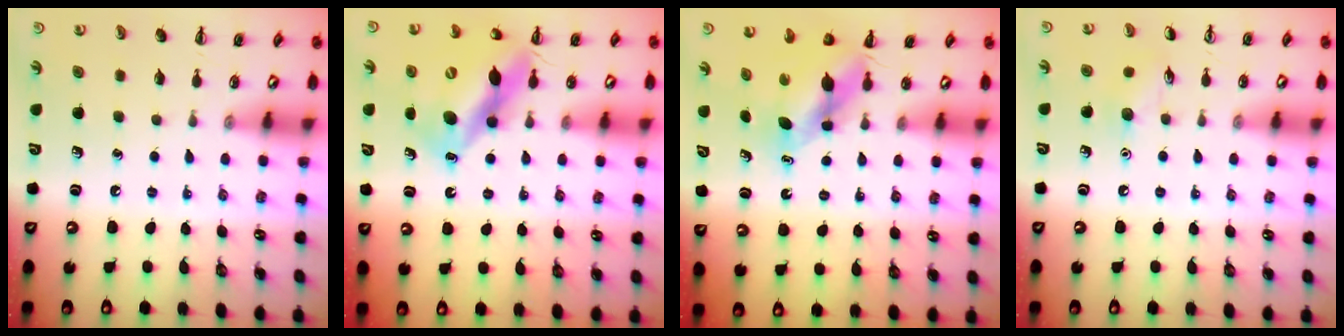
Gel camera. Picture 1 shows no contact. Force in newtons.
{"total": 12.2, "press": 11.8, "slide": 3.3}
{"total": 5.6, "press": 5.6, "slide": 0.3}
{"total": 6.7, "press": 6.5, "slide": 1.4}